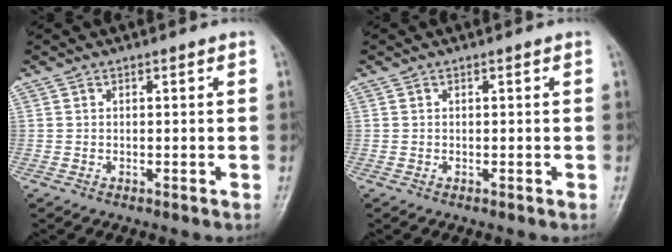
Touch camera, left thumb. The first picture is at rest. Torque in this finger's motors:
{"motor_torque": [0.00, 0.00, 0.00, 0.00, 0.00]}